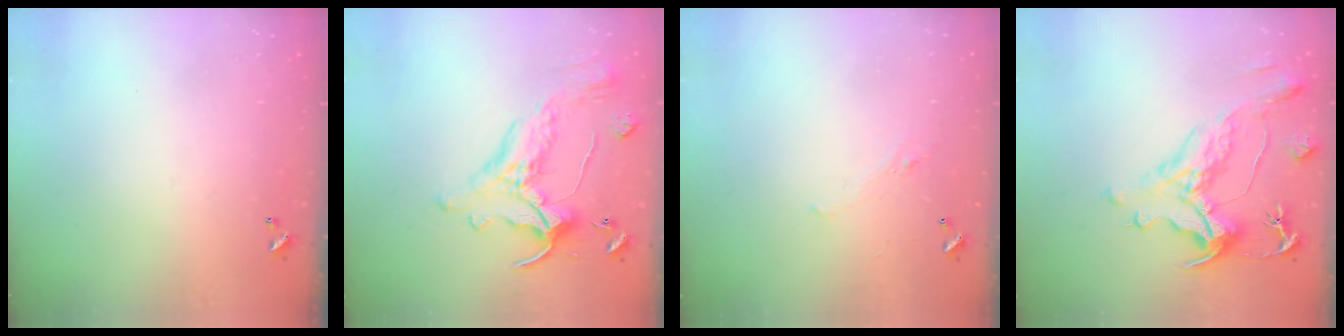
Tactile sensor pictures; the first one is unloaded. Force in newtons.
{"total": 2.5, "press": 2.2, "slide": 1.2}
{"total": 0.7, "press": 0.2, "slide": 0.6}
{"total": 1.6, "press": 0.6, "slide": 1.5}